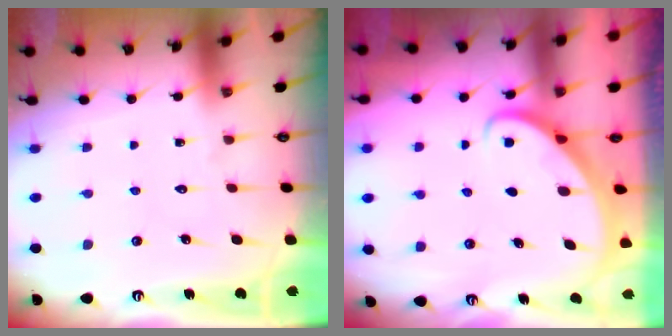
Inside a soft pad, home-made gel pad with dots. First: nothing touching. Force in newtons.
{"total": 2.8, "press": 2.8, "slide": 0.2}